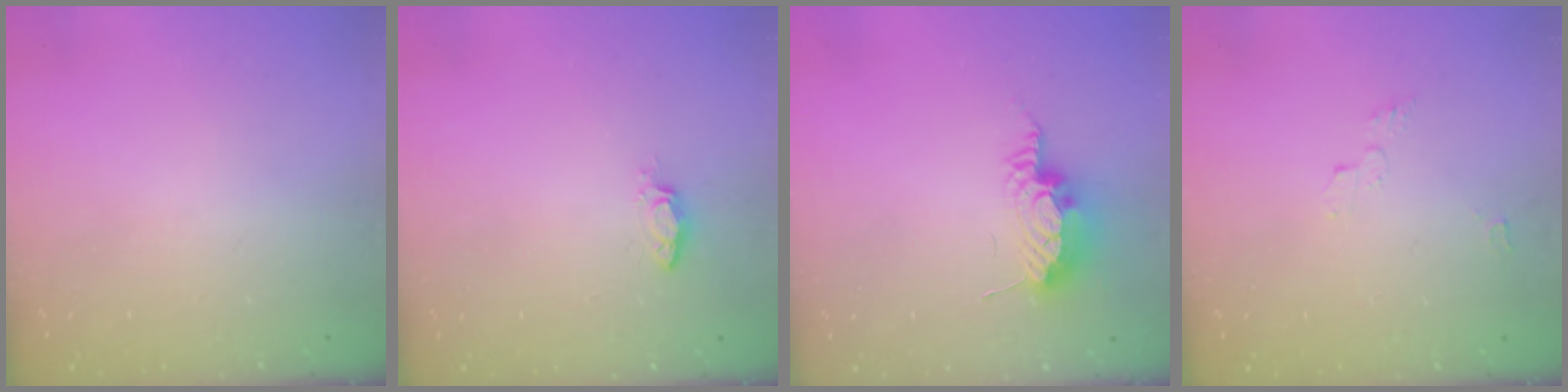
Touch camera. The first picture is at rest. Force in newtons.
{"total": 2.8, "press": 2.8, "slide": 0.4}
{"total": 9.1, "press": 8.9, "slide": 2.1}
{"total": 3.5, "press": 3.4, "slide": 0.4}